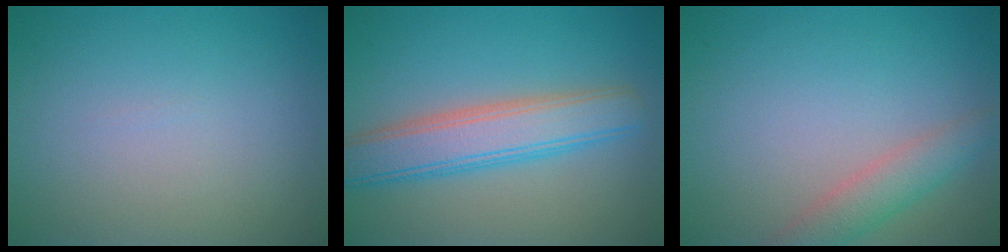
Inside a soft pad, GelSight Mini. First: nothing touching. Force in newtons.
{"total": 5.6, "press": 5.6, "slide": 0.2}
{"total": 2.9, "press": 2.9, "slide": 0.1}